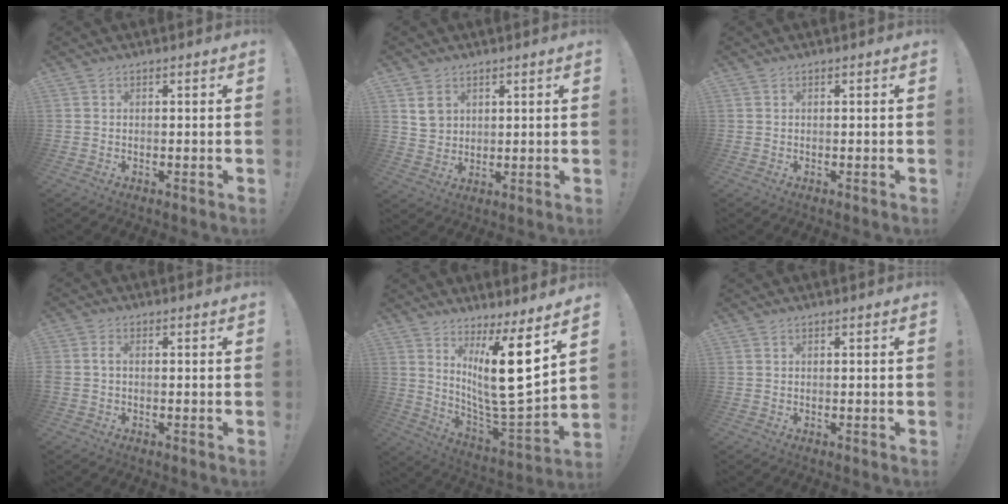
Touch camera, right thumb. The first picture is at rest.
{"total": 5.6, "force": [2.9, 4.5, 1.6], "torque": [-0.021, -0.011, 0.057]}
{"total": 0.0}
{"total": 1.8, "force": [-0.5, 0.8, 1.5], "torque": [-0.028, 0.007, -0.009]}
{"total": 17.6, "force": [7.0, 3.3, 15.8], "torque": [-0.260, -0.065, 0.110]}
{"total": 0.0}